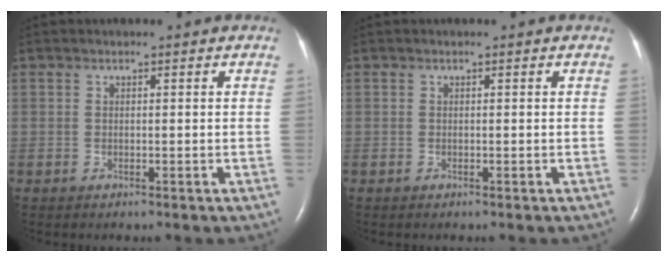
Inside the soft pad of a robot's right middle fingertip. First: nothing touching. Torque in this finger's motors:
{"motor_torque": [0.07, -0.40, 0.00, 0.00]}